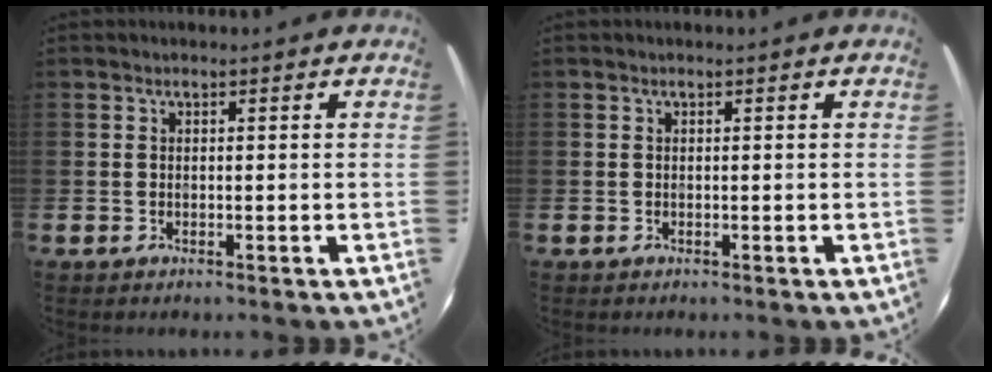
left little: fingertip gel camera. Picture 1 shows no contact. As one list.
[{"total": 0.0}]